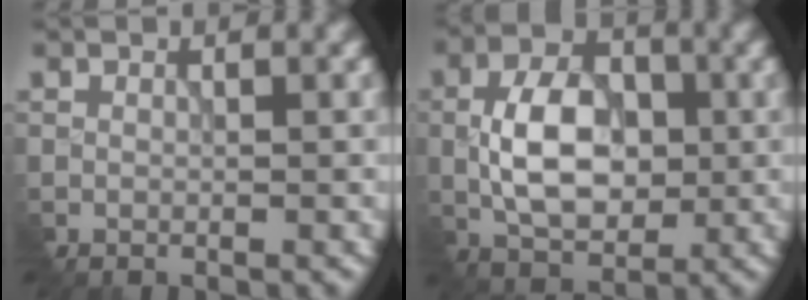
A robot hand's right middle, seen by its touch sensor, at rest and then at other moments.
{"total": 6.8, "force": [-0.9, 4.1, 5.3], "torque": [-0.103, 0.004, -0.021]}